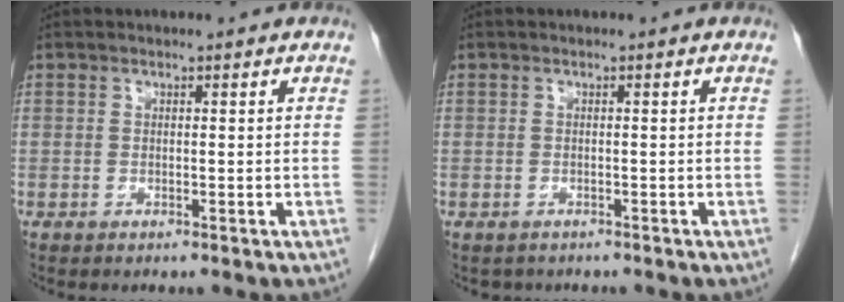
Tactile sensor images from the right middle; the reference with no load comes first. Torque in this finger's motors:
{"motor_torque": [-0.16, -0.24, 0.01, -0.01]}